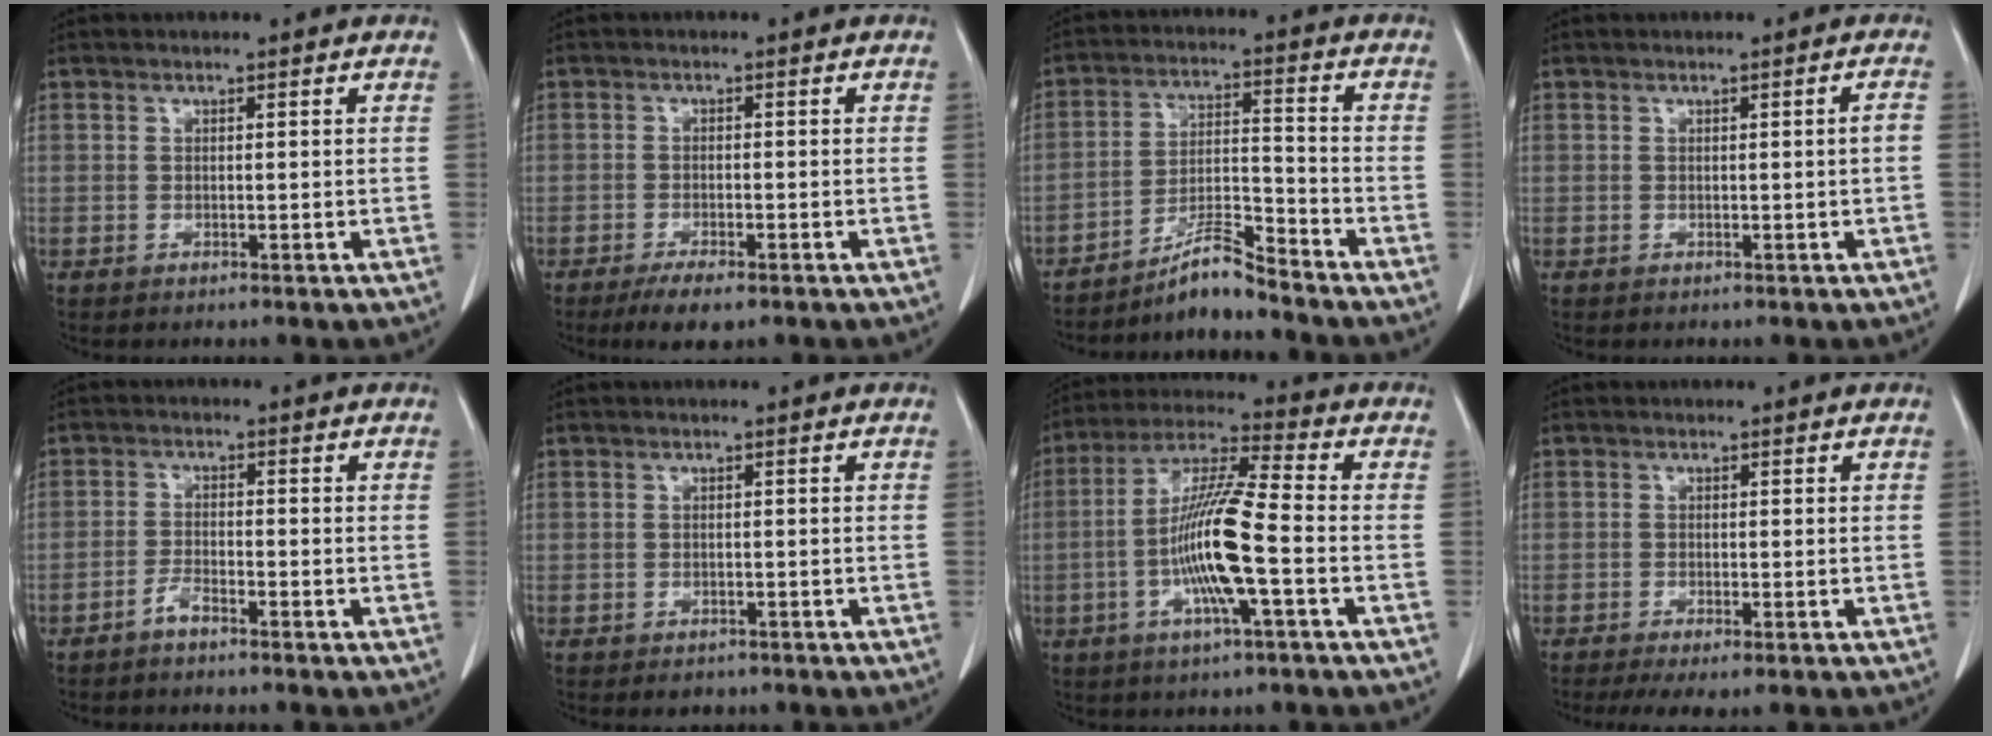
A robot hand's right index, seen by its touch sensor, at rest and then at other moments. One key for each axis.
{"total": 4.2, "fx": -2.9, "fy": 1.0, "fz": 2.9, "tx": -0.051, "ty": -0.006, "tz": -0.047}
{"total": 7.0, "fx": -6.4, "fy": -0.2, "fz": 2.9, "tx": -0.054, "ty": -0.002, "tz": -0.115}
{"total": 1.1, "fx": -0.2, "fy": -0.1, "fz": 1.1, "tx": -0.018, "ty": 0.000, "tz": -0.001}
{"total": 2.1, "fx": -1.8, "fy": 0.3, "fz": 1.1, "tx": -0.024, "ty": 0.000, "tz": -0.038}
{"total": 1.7, "fx": -1.2, "fy": 1.2, "fz": 0.4, "tx": -0.007, "ty": 0.001, "tz": -0.013}
{"total": 13.0, "fx": -3.0, "fy": 0.6, "fz": 12.6, "tx": -0.247, "ty": 0.001, "tz": -0.063}
{"total": 4.5, "fx": -3.2, "fy": 1.0, "fz": 3.0, "tx": -0.049, "ty": -0.013, "tz": -0.049}